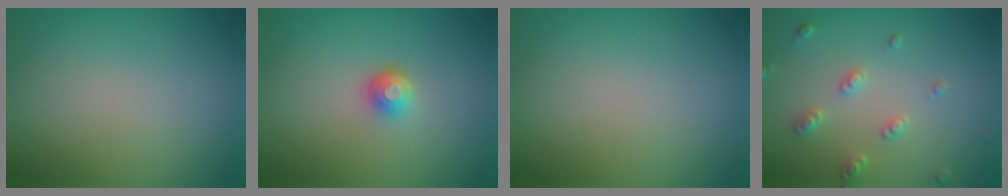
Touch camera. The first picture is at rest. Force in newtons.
{"total": 1.9, "press": 1.4, "slide": 1.2}
{"total": 0.0}
{"total": 2.5, "press": 2.4, "slide": 0.7}